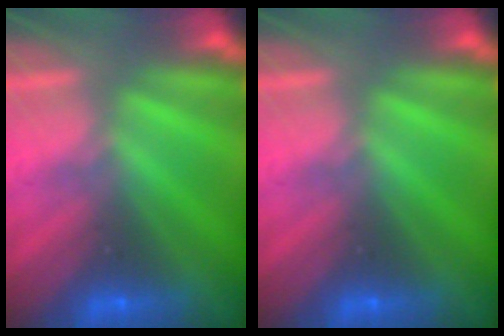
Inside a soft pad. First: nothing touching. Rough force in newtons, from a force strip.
{"total": 0.0}